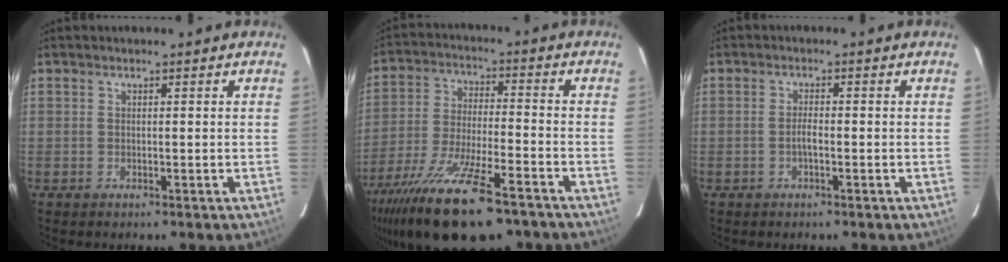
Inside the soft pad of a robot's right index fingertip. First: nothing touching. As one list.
[{"total": 21.2, "force": [-15.2, 5.5, 13.6], "torque": [-0.275, -0.056, -0.259]}, {"total": 1.9, "force": [-0.7, 0.4, 1.7], "torque": [-0.033, 0.003, -0.015]}]